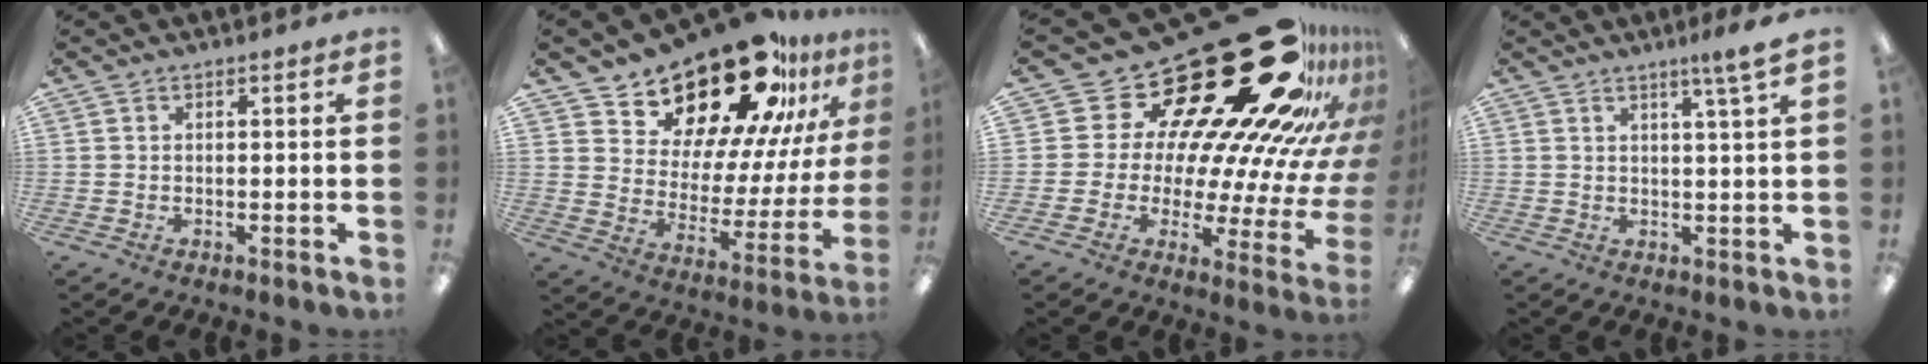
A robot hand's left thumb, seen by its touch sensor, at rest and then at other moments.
{"total": 24.9, "force": [19.9, 9.9, 11.1], "torque": [-0.169, -0.142, 0.341]}
{"total": 36.1, "force": [21.5, 16.0, 24.1], "torque": [-0.291, -0.213, 0.425]}
{"total": 4.1, "force": [3.0, -0.6, 2.8], "torque": [-0.053, -0.011, 0.048]}